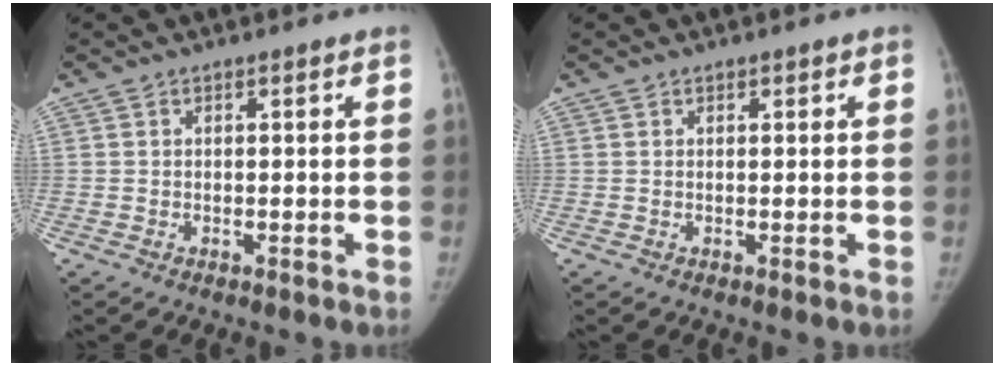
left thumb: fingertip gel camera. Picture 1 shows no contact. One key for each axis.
{"total": 0.7, "fx": 0.4, "fy": 0.3, "fz": 0.5, "tx": -0.003, "ty": 0.000, "tz": 0.004}